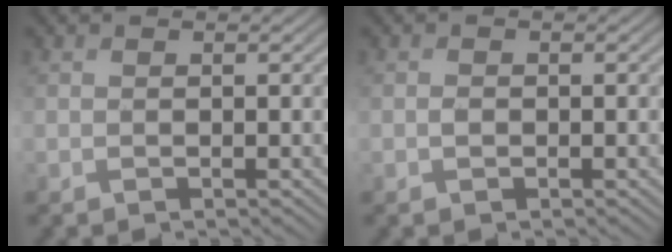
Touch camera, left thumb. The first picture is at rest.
{"total": 0.8, "force": [-0.5, 0.6, 0.3], "torque": [-0.005, -0.003, -0.009]}